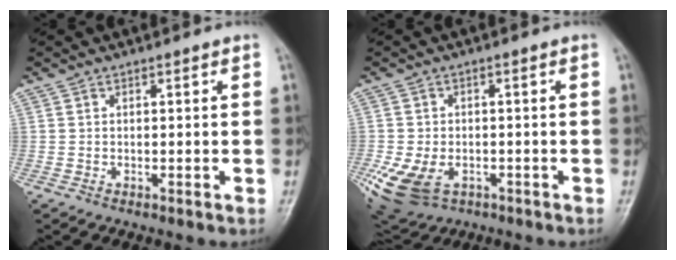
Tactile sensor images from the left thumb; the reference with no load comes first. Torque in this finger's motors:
{"motor_torque": [0.01, 0.98, 1.27, 0.37, 0.41]}